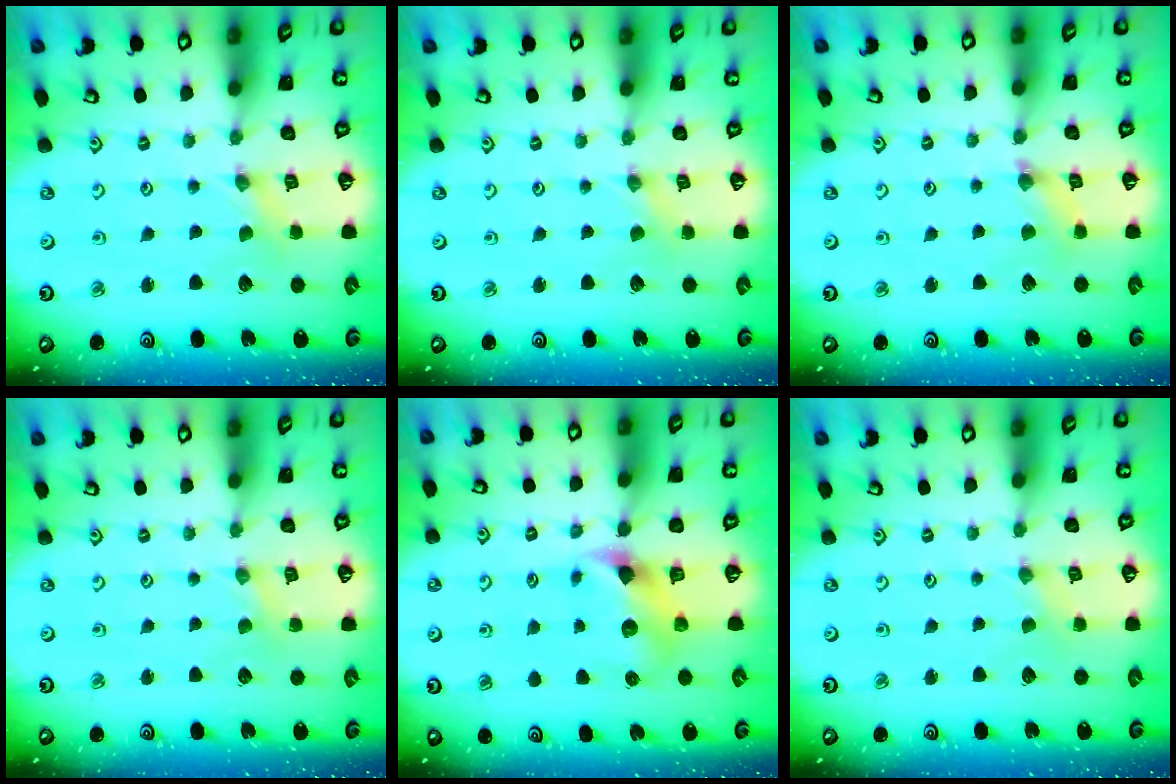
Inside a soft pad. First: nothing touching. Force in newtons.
{"total": 0.0}
{"total": 1.7, "press": 1.7, "slide": 0.3}
{"total": 0.8, "press": 0.8, "slide": 0.1}
{"total": 8.1, "press": 8.1, "slide": 0.7}
{"total": 0.0}